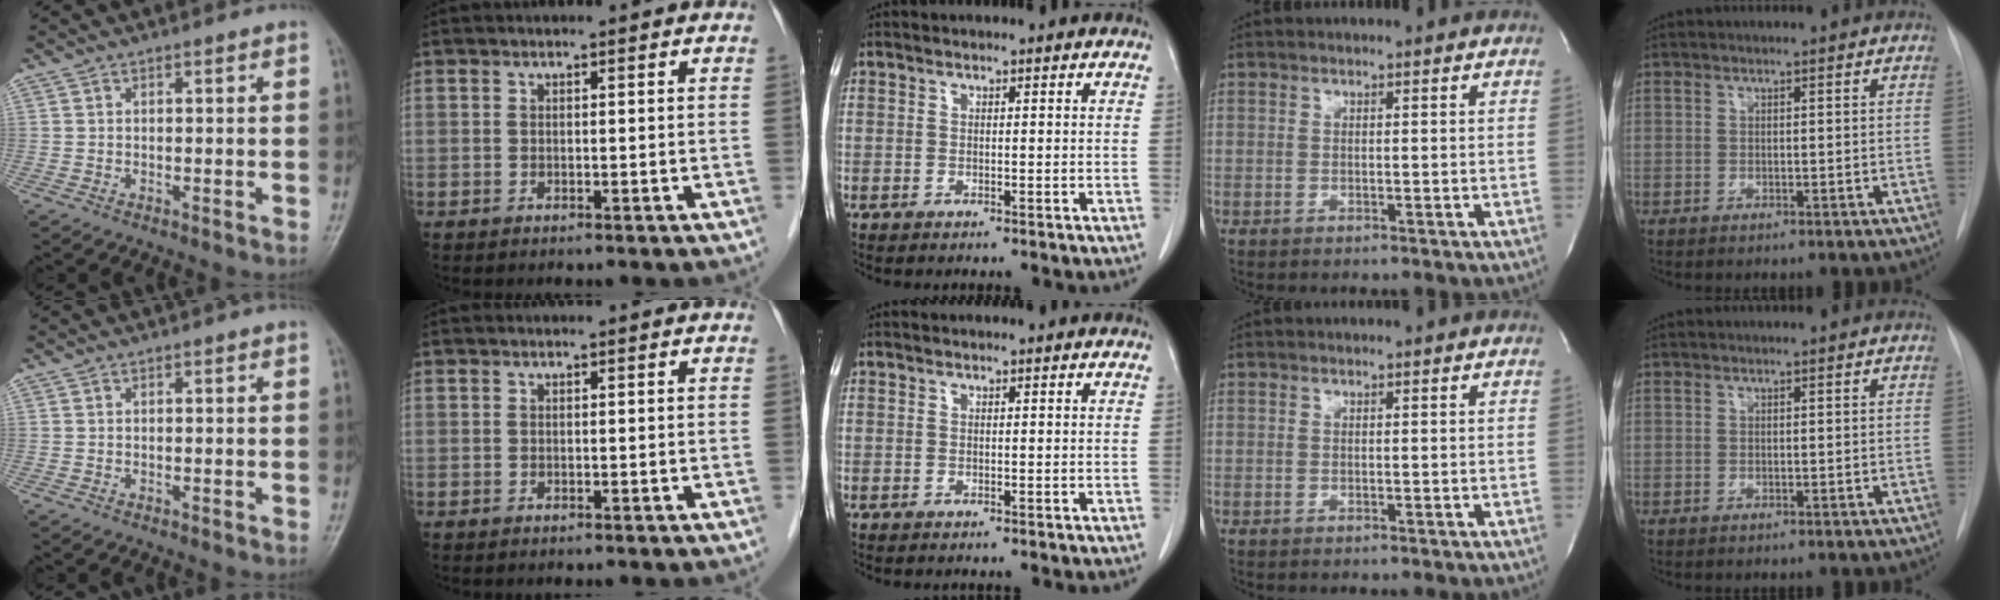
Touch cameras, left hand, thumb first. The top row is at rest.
{}